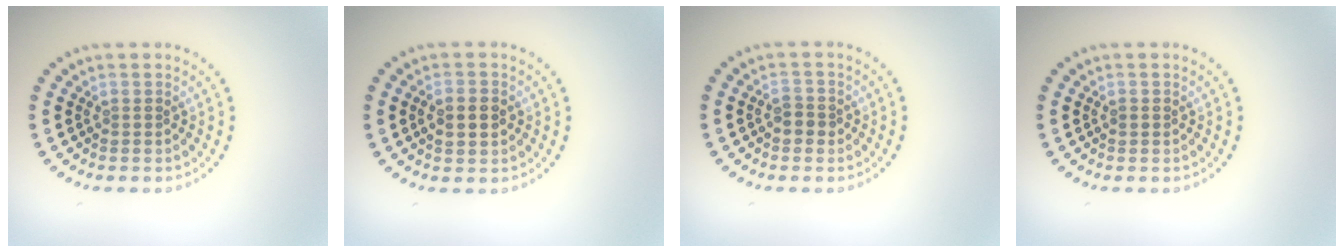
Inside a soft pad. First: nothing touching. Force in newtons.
{"total": 2.3, "press": 2.3, "slide": 0.1}
{"total": 1.5, "press": 1.5, "slide": 0.3}
{"total": 0.7, "press": 0.7, "slide": 0.0}